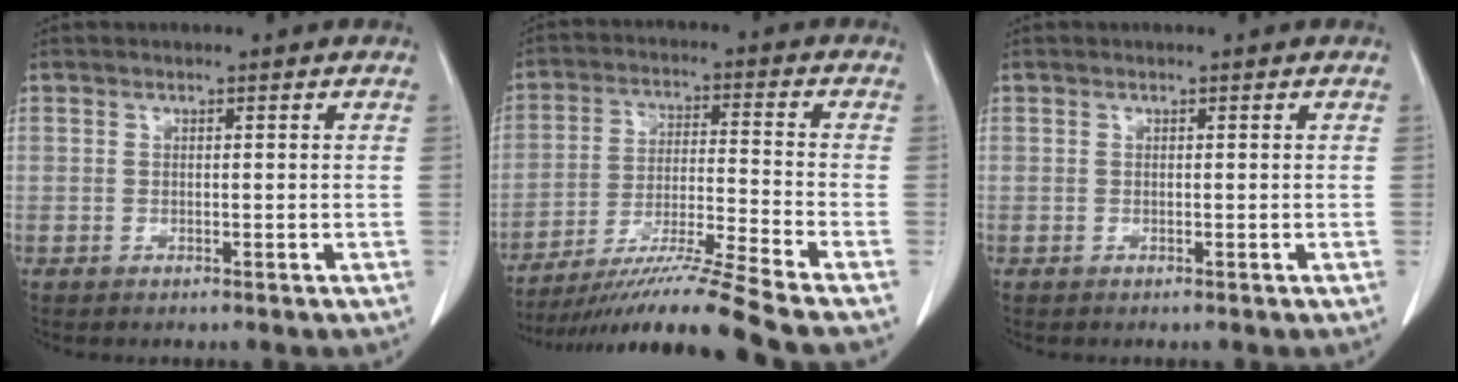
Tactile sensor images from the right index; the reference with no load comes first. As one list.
[{"total": 14.3, "force": [-12.1, -3.4, 6.8], "torque": [-0.116, -0.015, -0.205]}, {"total": 0.0}]